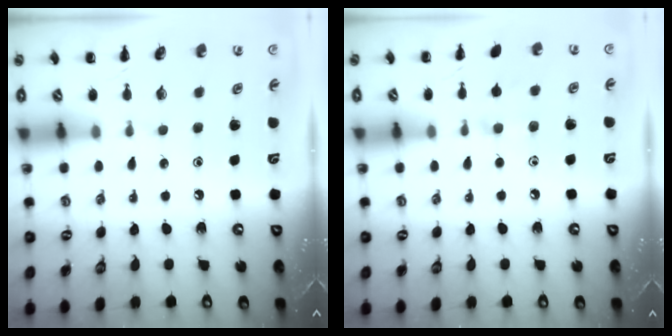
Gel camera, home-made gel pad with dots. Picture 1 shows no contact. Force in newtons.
{"total": 5.1, "press": 4.9, "slide": 1.6}